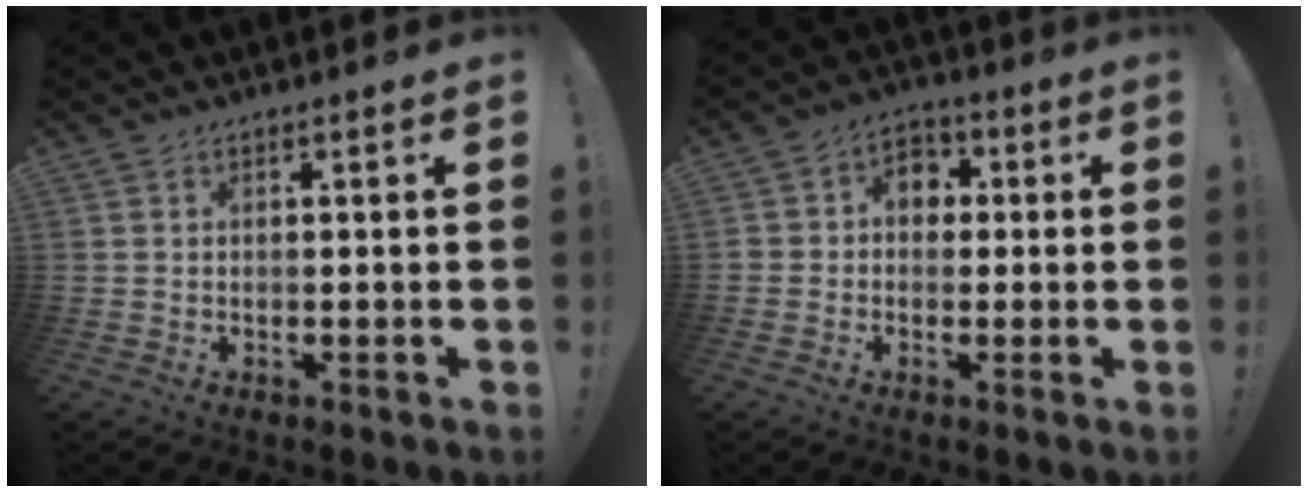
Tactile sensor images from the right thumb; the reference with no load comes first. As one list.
[{"total": 6.6, "force": [0.3, 5.8, 3.2], "torque": [-0.050, 0.014, 0.010]}]